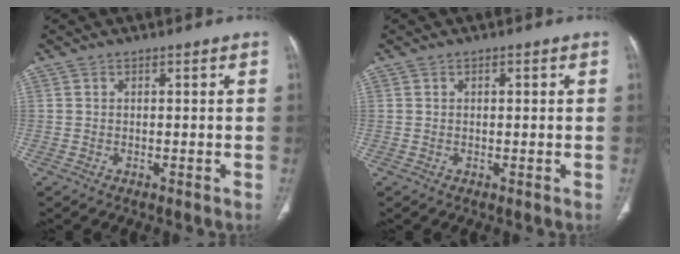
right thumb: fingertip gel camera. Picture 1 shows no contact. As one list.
[{"total": 0.9, "force": [0.2, 0.4, 0.7], "torque": [-0.012, 0.003, 0.004]}]